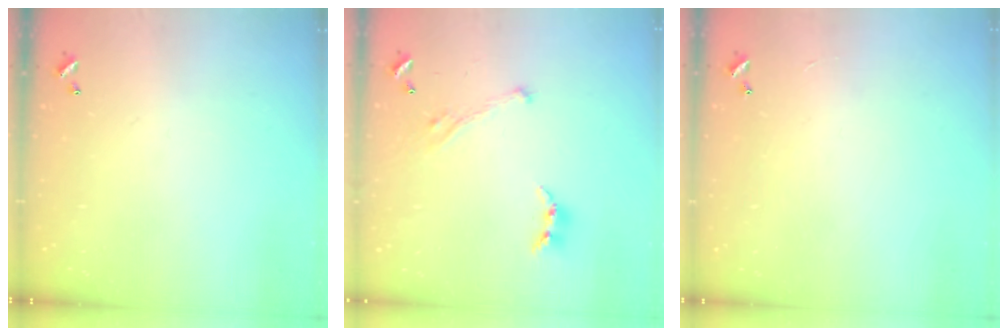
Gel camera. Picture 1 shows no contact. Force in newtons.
{"total": 1.8, "press": 1.7, "slide": 0.6}
{"total": 1.3, "press": 1.2, "slide": 0.5}